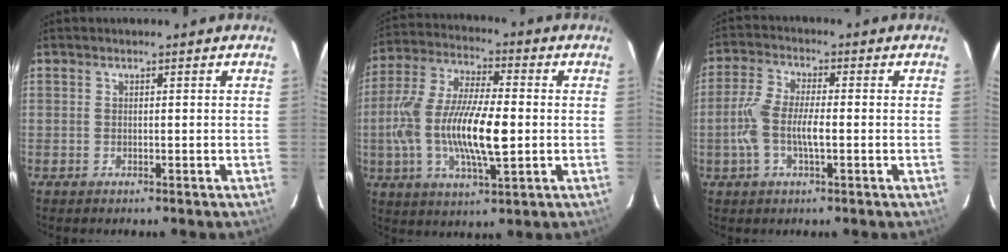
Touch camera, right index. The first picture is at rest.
{"total": 16.9, "force": [-2.0, 5.2, 16.0], "torque": [-0.316, -0.001, -0.039]}
{"total": 7.6, "force": [-1.5, 2.5, 7.0], "torque": [-0.151, 0.007, -0.031]}